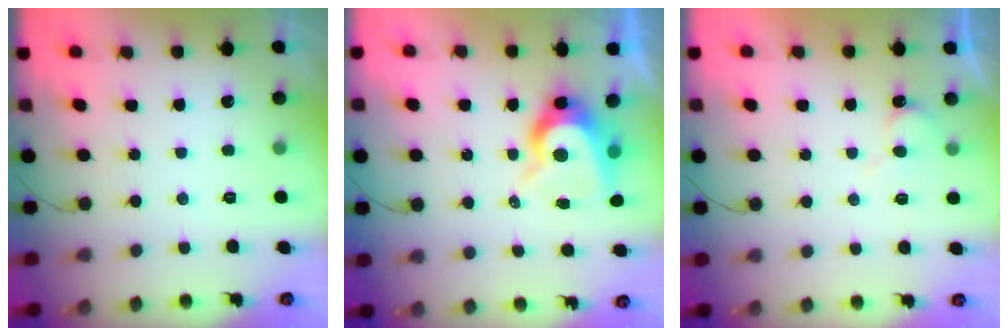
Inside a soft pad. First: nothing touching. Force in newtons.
{"total": 9.0, "press": 9.0, "slide": 0.9}
{"total": 6.9, "press": 6.9, "slide": 0.5}